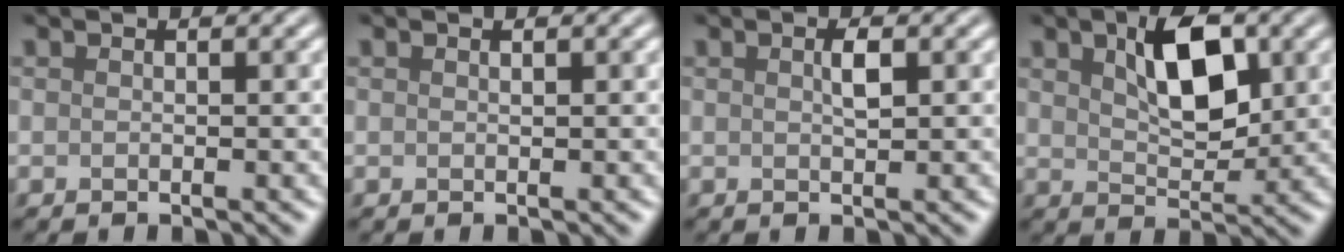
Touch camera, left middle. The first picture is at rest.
{"total": 0.0}
{"total": 0.9, "force": [0.1, 0.1, 0.9], "torque": [-0.018, 0.000, 0.006]}
{"total": 5.2, "force": [1.7, 2.5, 4.2], "torque": [-0.077, 0.002, 0.034]}